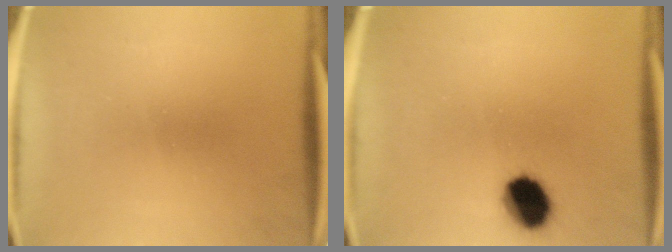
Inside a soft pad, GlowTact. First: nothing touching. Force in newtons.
{"total": 9.2}